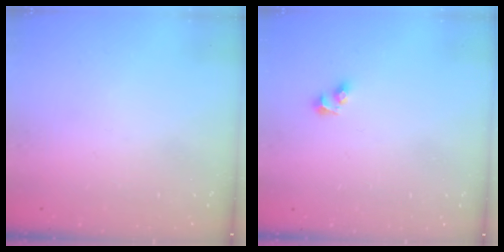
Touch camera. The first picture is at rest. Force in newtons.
{"total": 2.8, "press": 2.5, "slide": 1.2}